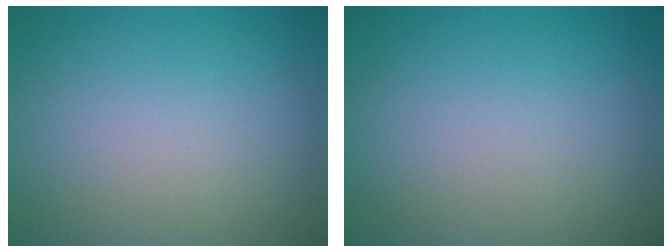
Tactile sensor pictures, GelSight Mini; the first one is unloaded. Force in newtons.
{"total": 0.0}